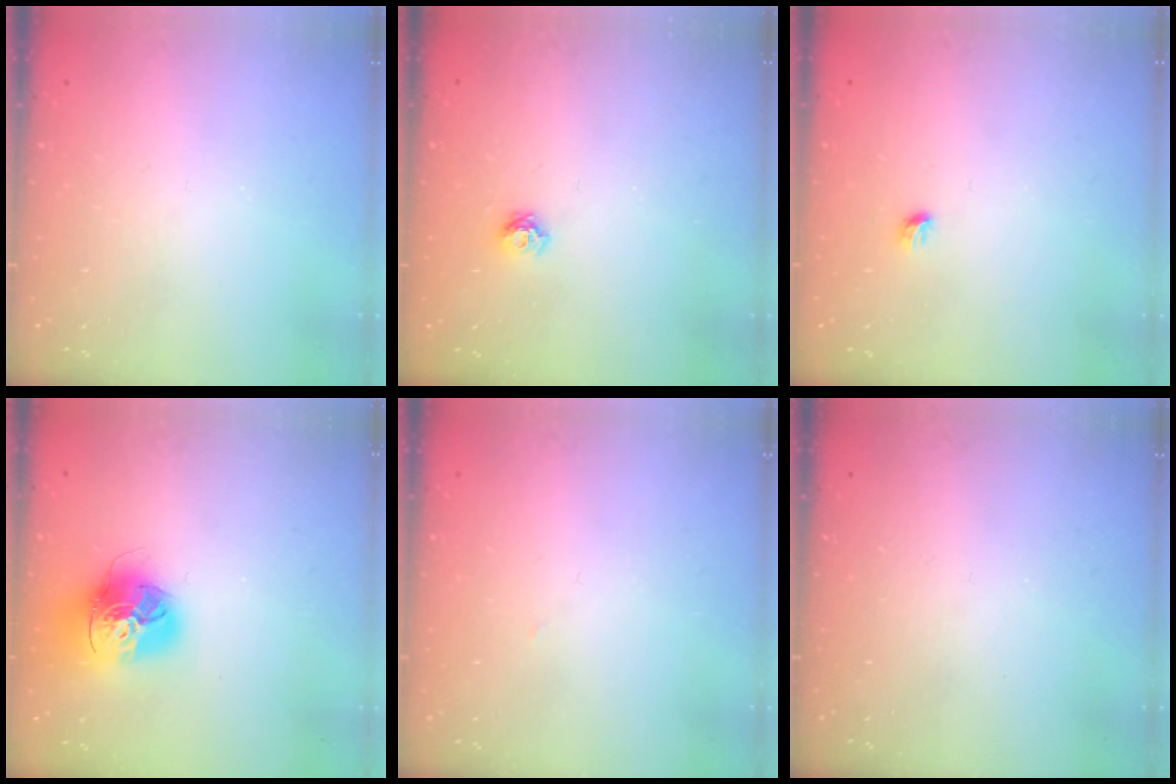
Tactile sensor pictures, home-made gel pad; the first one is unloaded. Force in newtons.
{"total": 4.9, "press": 4.8, "slide": 0.6}
{"total": 3.6, "press": 3.5, "slide": 1.0}
{"total": 17.1, "press": 17.0, "slide": 1.9}
{"total": 1.1, "press": 1.1, "slide": 0.1}
{"total": 0.0}